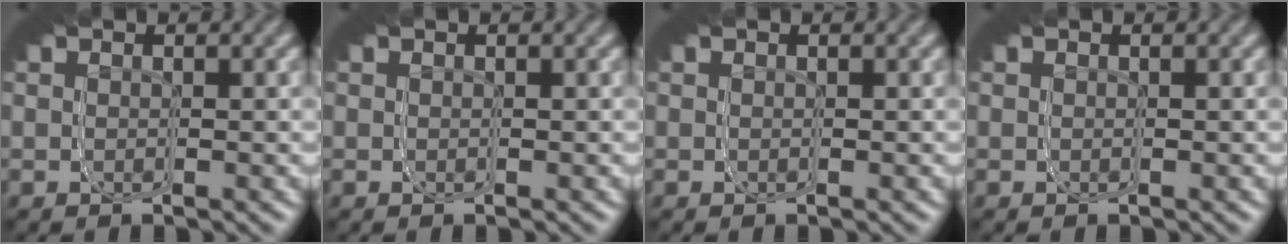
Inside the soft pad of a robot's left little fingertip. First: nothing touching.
{"total": 0.0}
{"total": 0.0}
{"total": 0.0}